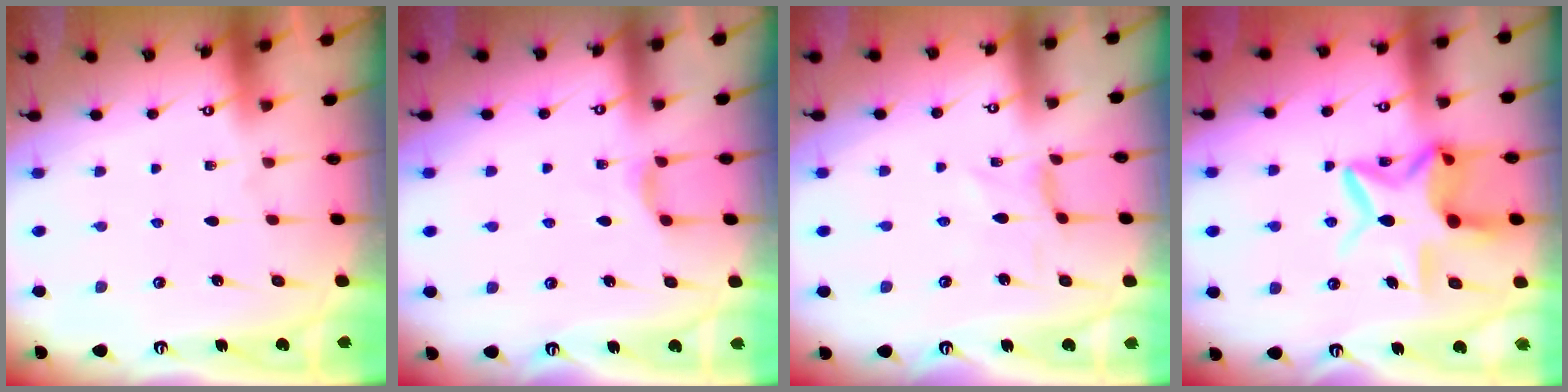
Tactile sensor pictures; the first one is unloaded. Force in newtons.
{"total": 3.6, "press": 3.5, "slide": 0.5}
{"total": 0.0}
{"total": 13.7, "press": 13.6, "slide": 1.6}